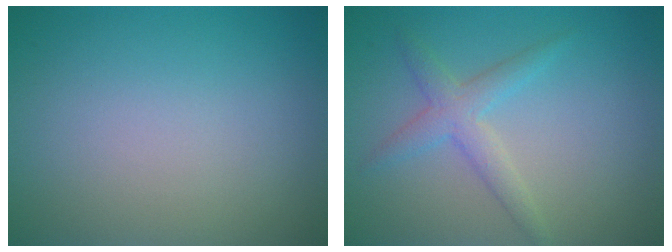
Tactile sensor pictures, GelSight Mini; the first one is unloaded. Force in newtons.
{"total": 2.5, "press": 2.5, "slide": 0.2}